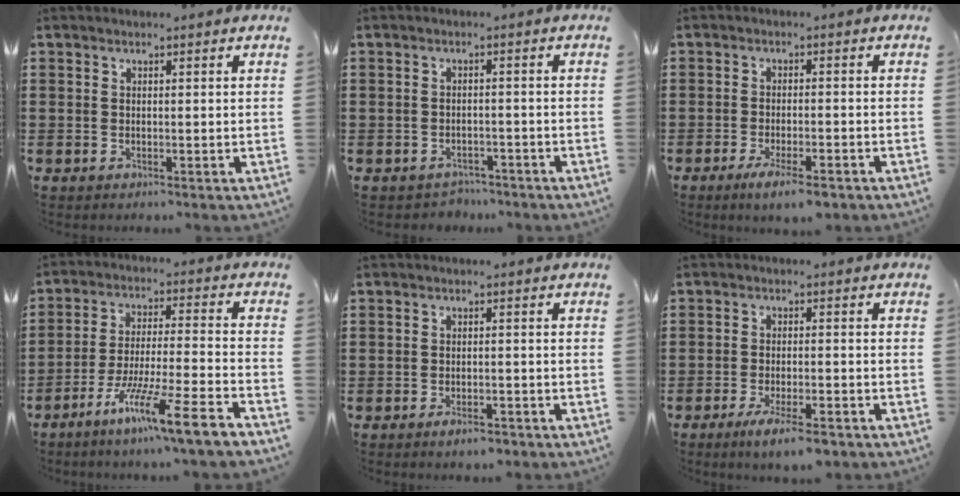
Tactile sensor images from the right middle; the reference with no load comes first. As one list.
[{"total": 1.9, "force": [-1.8, 0.6, -0.2], "torque": [-0.005, 0.002, -0.042]}, {"total": 4.2, "force": [-2.9, 0.6, 3.0], "torque": [-0.052, -0.002, -0.051]}, {"total": 11.0, "force": [-8.1, -0.1, 7.4], "torque": [-0.139, 0.000, -0.159]}, {"total": 2.2, "force": [-1.7, 0.6, 1.2], "torque": [-0.021, 0.001, -0.032]}, {"total": 4.8, "force": [-3.5, 0.5, 3.2], "torque": [-0.063, -0.005, -0.066]}]